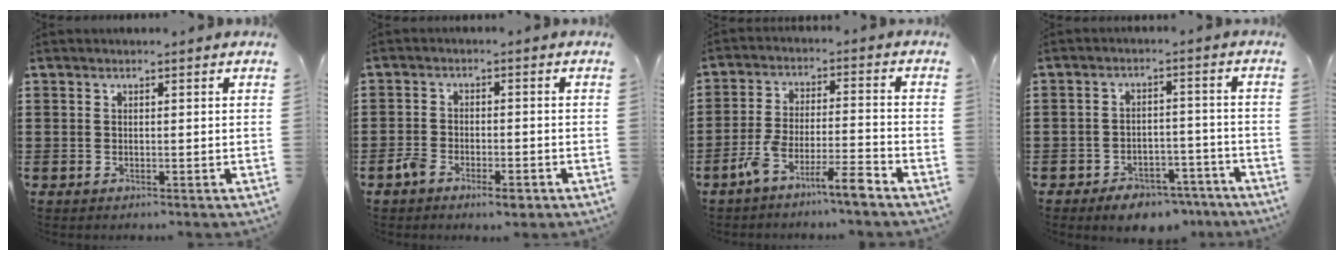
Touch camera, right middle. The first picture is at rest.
{"total": 3.6, "force": [-2.5, 1.4, 2.1], "torque": [-0.049, 0.003, -0.051]}
{"total": 7.2, "force": [-5.9, 0.3, 4.2], "torque": [-0.094, -0.008, -0.115]}
{"total": 4.9, "force": [-4.6, 1.2, 1.1], "torque": [-0.018, 0.015, -0.092]}